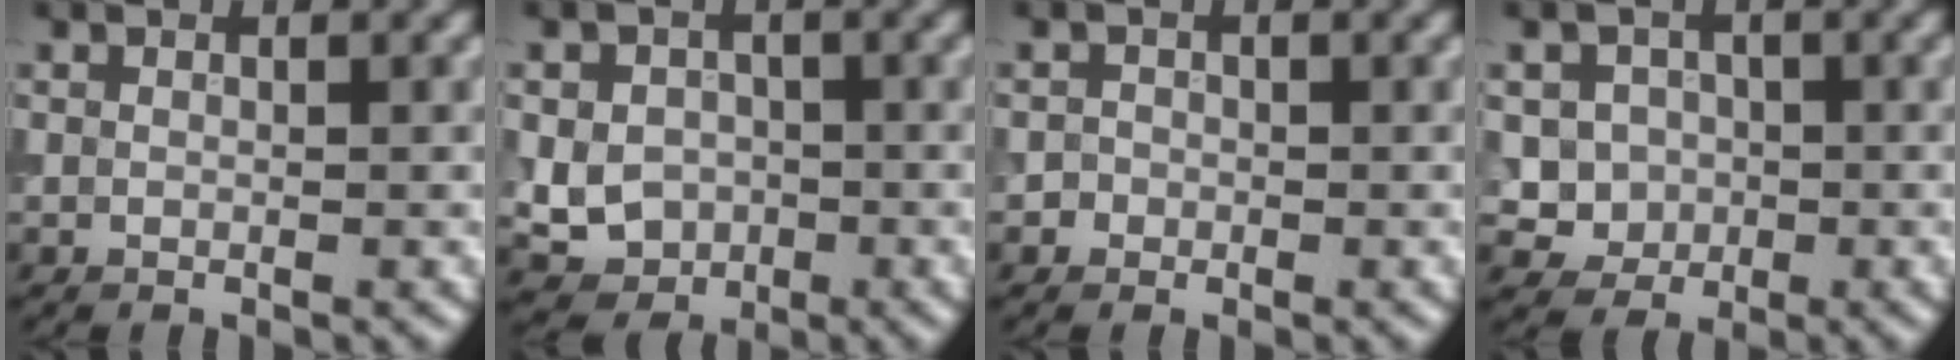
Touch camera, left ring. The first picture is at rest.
{"total": 4.3, "force": [-0.7, 3.7, 2.1], "torque": [-0.031, -0.003, -0.019]}
{"total": 0.9, "force": [-0.2, 0.9, 0.0], "torque": [0.011, -0.002, -0.008]}
{"total": 3.7, "force": [0.0, 3.5, 1.1], "torque": [-0.007, -0.001, -0.013]}